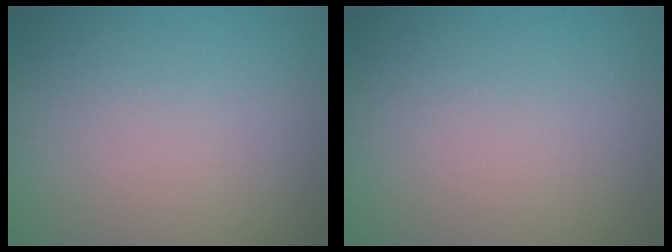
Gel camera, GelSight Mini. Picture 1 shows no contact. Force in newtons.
{"total": 0.0}